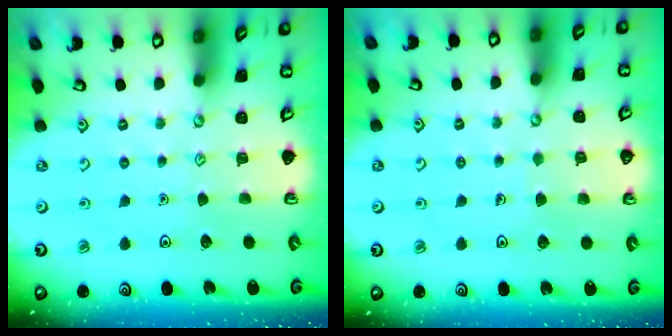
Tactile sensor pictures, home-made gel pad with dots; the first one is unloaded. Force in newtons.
{"total": 2.6, "press": 2.6, "slide": 0.2}